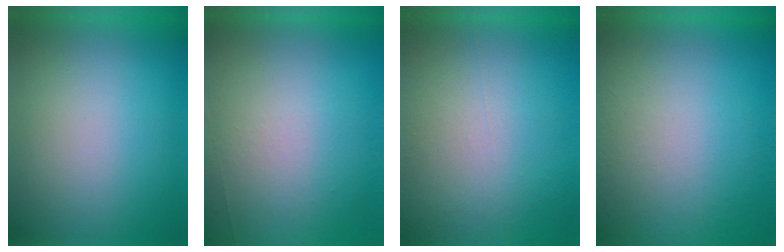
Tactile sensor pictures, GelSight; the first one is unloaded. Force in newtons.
{"total": 7.0}
{"total": 7.1}
{"total": 5.2}